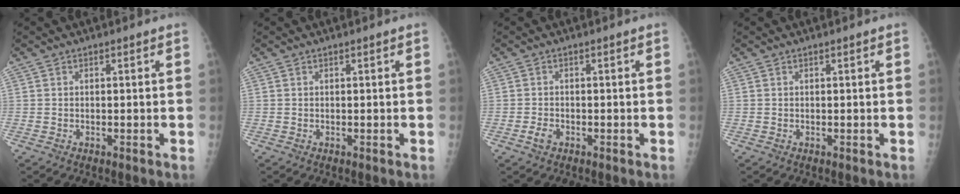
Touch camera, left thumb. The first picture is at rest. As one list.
[{"total": 0.0}, {"total": 1.9, "force": [-0.9, 1.2, 1.1], "torque": [-0.026, 0.004, -0.017]}, {"total": 0.0}]